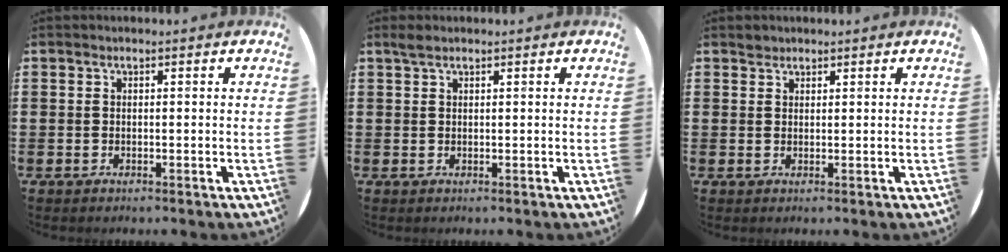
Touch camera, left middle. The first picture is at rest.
{"total": 1.0, "force": [0.9, 0.3, 0.5], "torque": [-0.011, 0.003, 0.016]}
{"total": 1.0, "force": [0.9, 0.4, -0.1], "torque": [0.000, 0.002, 0.018]}